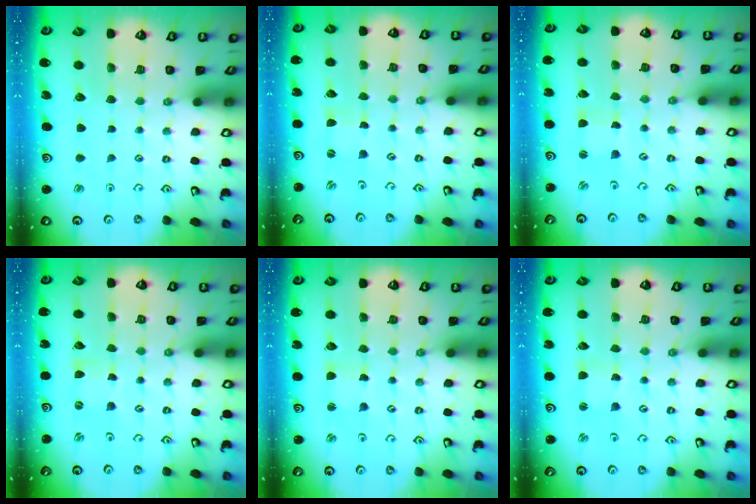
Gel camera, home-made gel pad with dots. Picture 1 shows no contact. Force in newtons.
{"total": 0.0}
{"total": 0.8, "press": 0.8, "slide": 0.0}
{"total": 0.0}
{"total": 2.3, "press": 2.3, "slide": 0.4}
{"total": 0.9, "press": 0.9, "slide": 0.1}